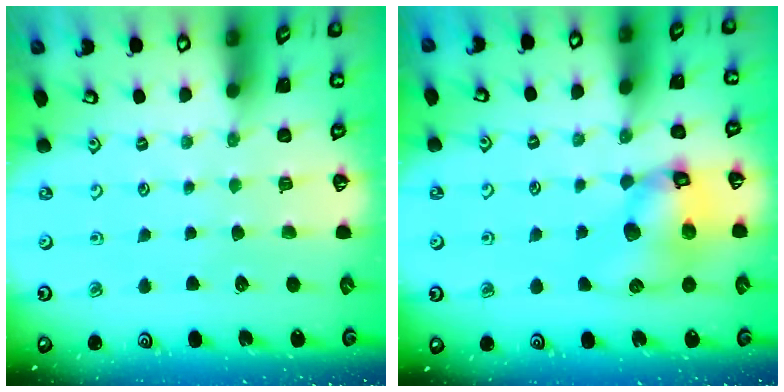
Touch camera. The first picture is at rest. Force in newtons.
{"total": 12.9, "press": 12.8, "slide": 1.7}